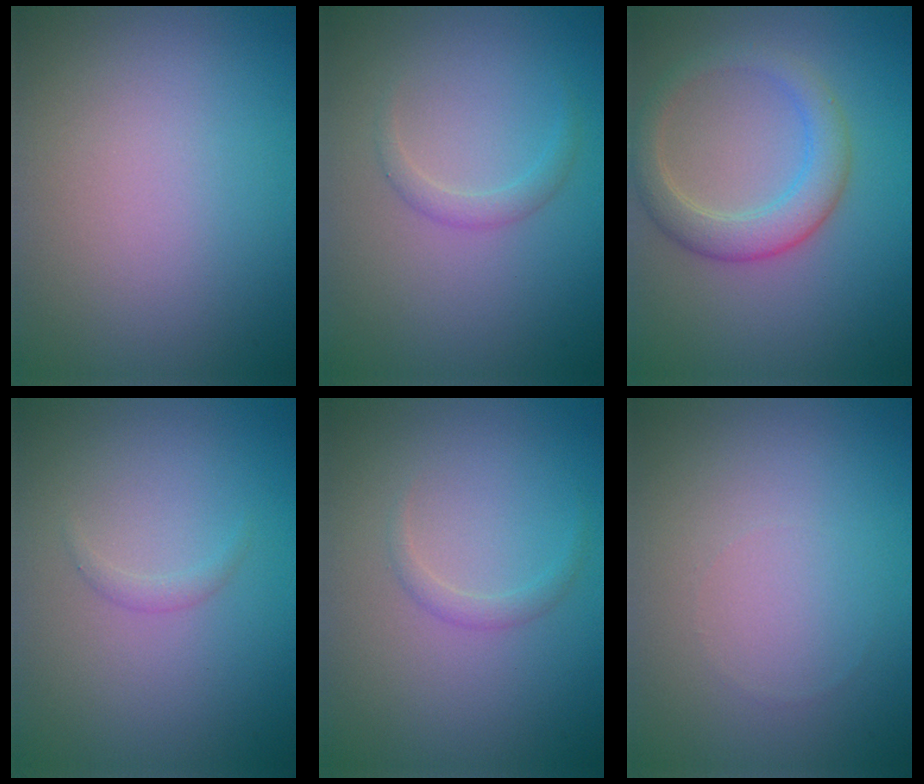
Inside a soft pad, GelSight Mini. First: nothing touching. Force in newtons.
{"total": 1.2, "press": 1.2, "slide": 0.0}
{"total": 3.8, "press": 3.8, "slide": 0.2}
{"total": 0.8, "press": 0.8, "slide": 0.1}
{"total": 1.0, "press": 1.0, "slide": 0.0}
{"total": 0.0}